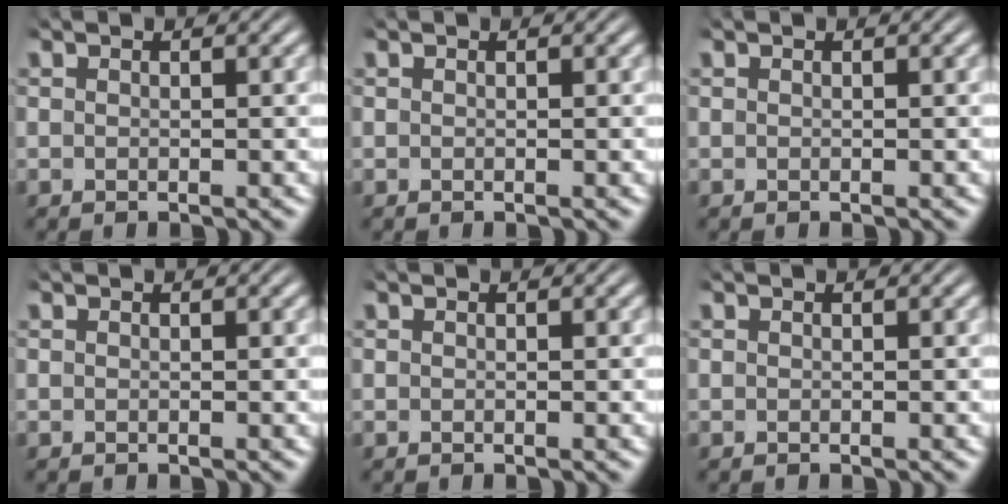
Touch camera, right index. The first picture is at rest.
{"total": 0.0}
{"total": 0.0}
{"total": 0.0}
{"total": 0.0}
{"total": 0.0}